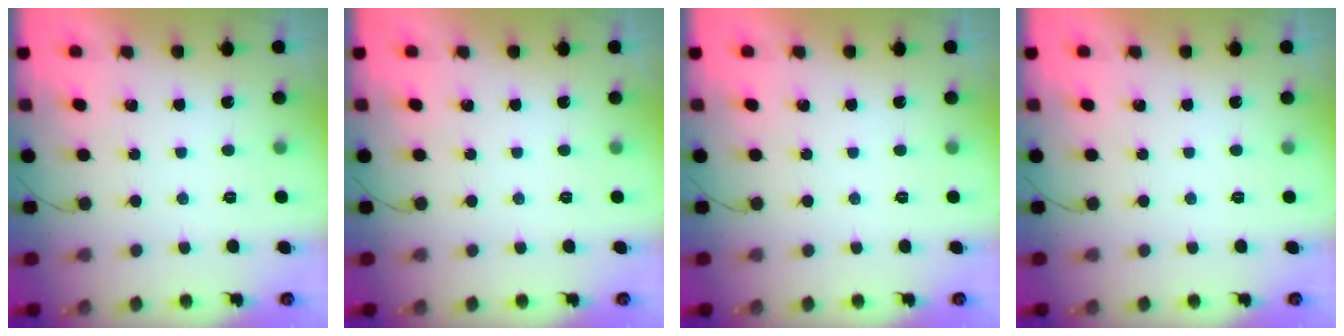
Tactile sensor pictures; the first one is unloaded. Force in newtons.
{"total": 0.0}
{"total": 0.0}
{"total": 0.0}